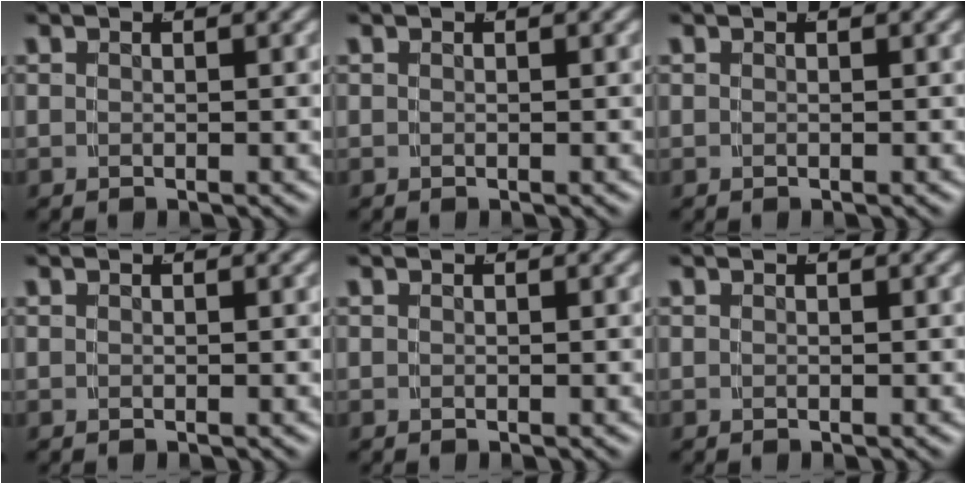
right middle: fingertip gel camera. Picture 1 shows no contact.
{"total": 0.0}
{"total": 0.0}
{"total": 0.0}
{"total": 0.0}
{"total": 0.0}